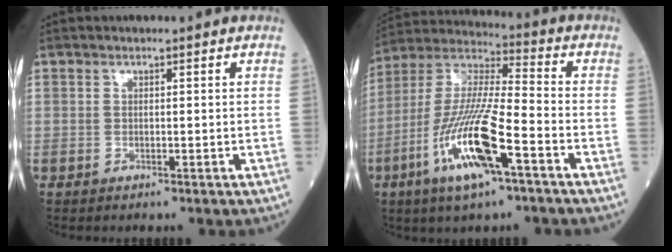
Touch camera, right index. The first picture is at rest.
{"total": 15.9, "force": [-6.7, 2.3, 14.3], "torque": [-0.294, -0.015, -0.127]}